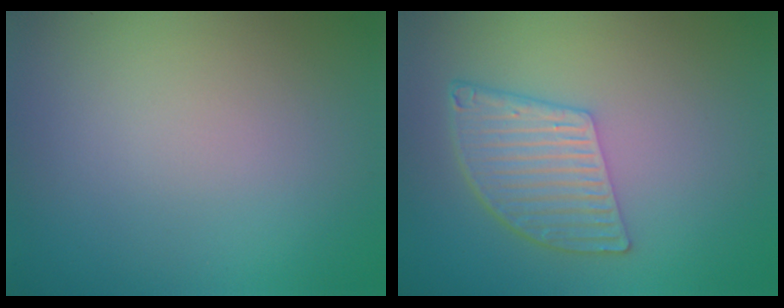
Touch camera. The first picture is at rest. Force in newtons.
{"total": 5.2, "press": 3.8, "slide": 3.6}